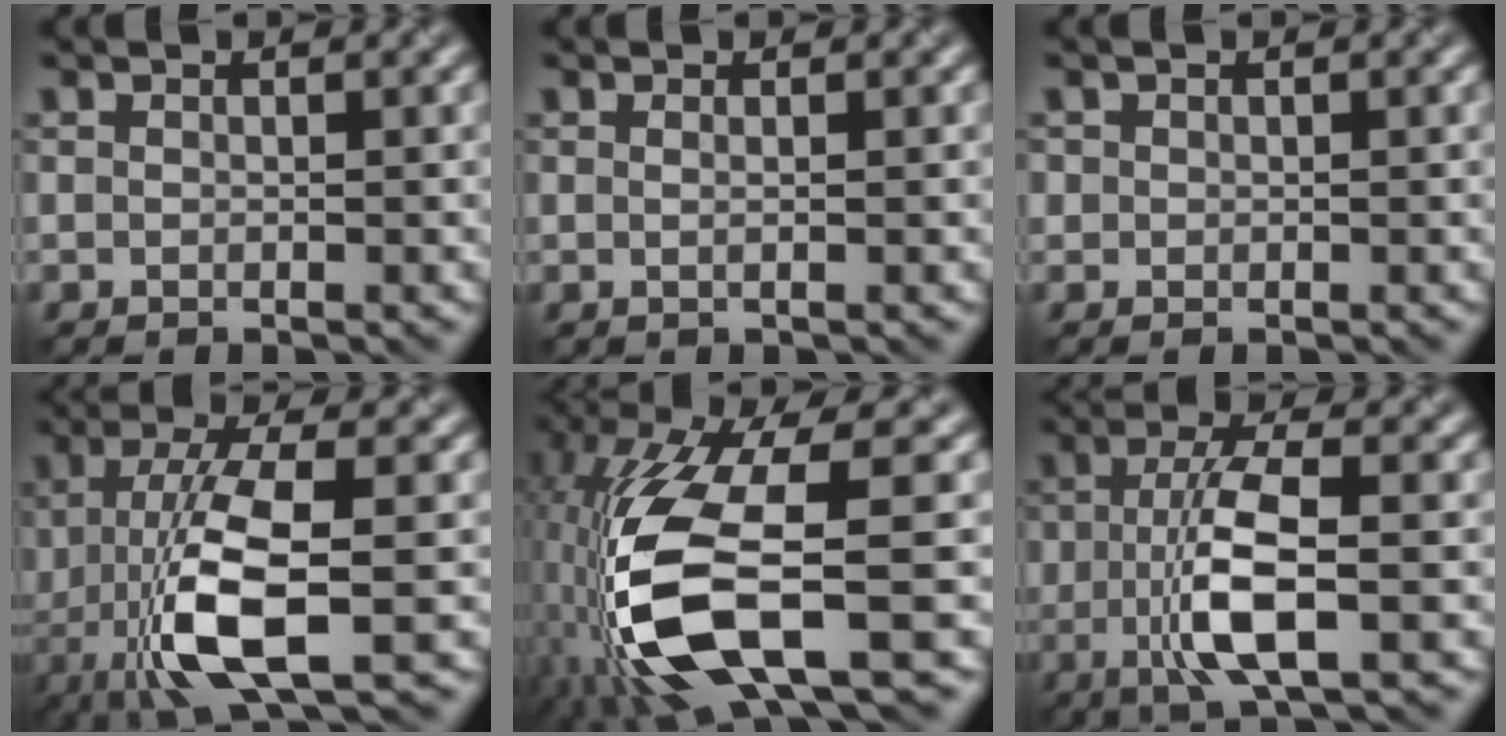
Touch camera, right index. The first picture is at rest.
{"total": 0.9, "force": [0.1, 0.3, 0.8], "torque": [-0.010, 0.000, -0.004]}
{"total": 0.6, "force": [0.1, 0.6, 0.0], "torque": [0.007, -0.001, 0.001]}
{"total": 8.1, "force": [-1.1, 2.4, 7.6], "torque": [-0.157, -0.005, -0.019]}
{"total": 13.0, "force": [-3.4, 4.8, 11.6], "torque": [-0.255, -0.017, -0.063]}
{"total": 6.9, "force": [-0.9, 2.1, 6.5], "torque": [-0.132, 0.003, -0.019]}